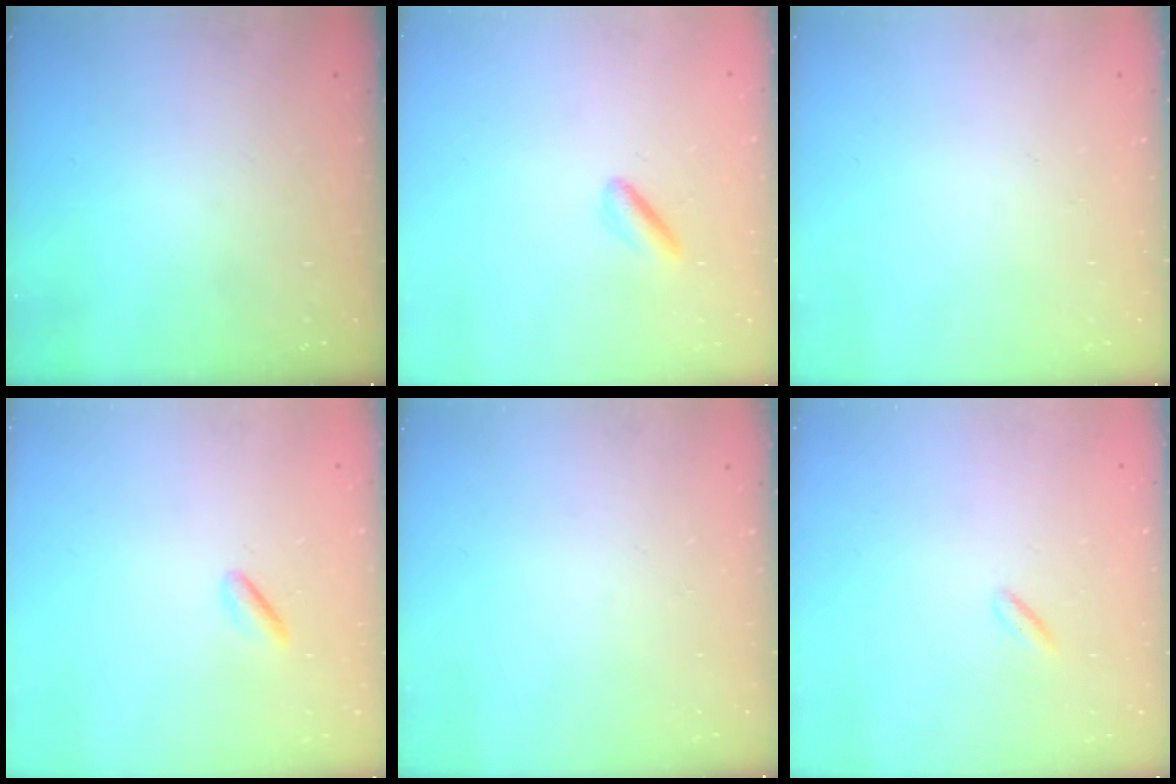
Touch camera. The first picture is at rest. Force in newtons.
{"total": 2.4, "press": 2.2, "slide": 0.9}
{"total": 0.0}
{"total": 1.2, "press": 0.9, "slide": 0.7}
{"total": 0.0}
{"total": 1.3, "press": 1.1, "slide": 0.6}